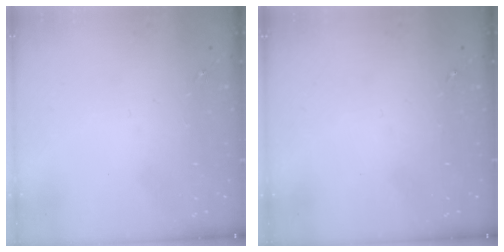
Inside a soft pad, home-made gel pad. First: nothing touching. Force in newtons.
{"total": 0.0}